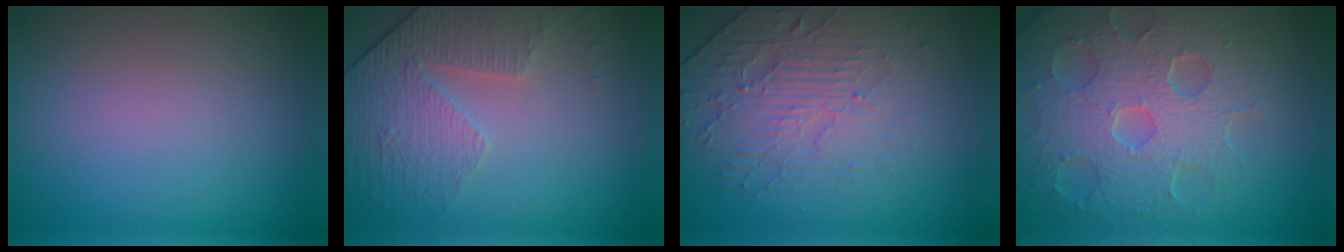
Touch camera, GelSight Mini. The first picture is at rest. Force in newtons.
{"total": 4.7, "press": 3.4, "slide": 3.2}
{"total": 4.5, "press": 3.3, "slide": 3.1}
{"total": 8.2, "press": 5.8, "slide": 5.8}